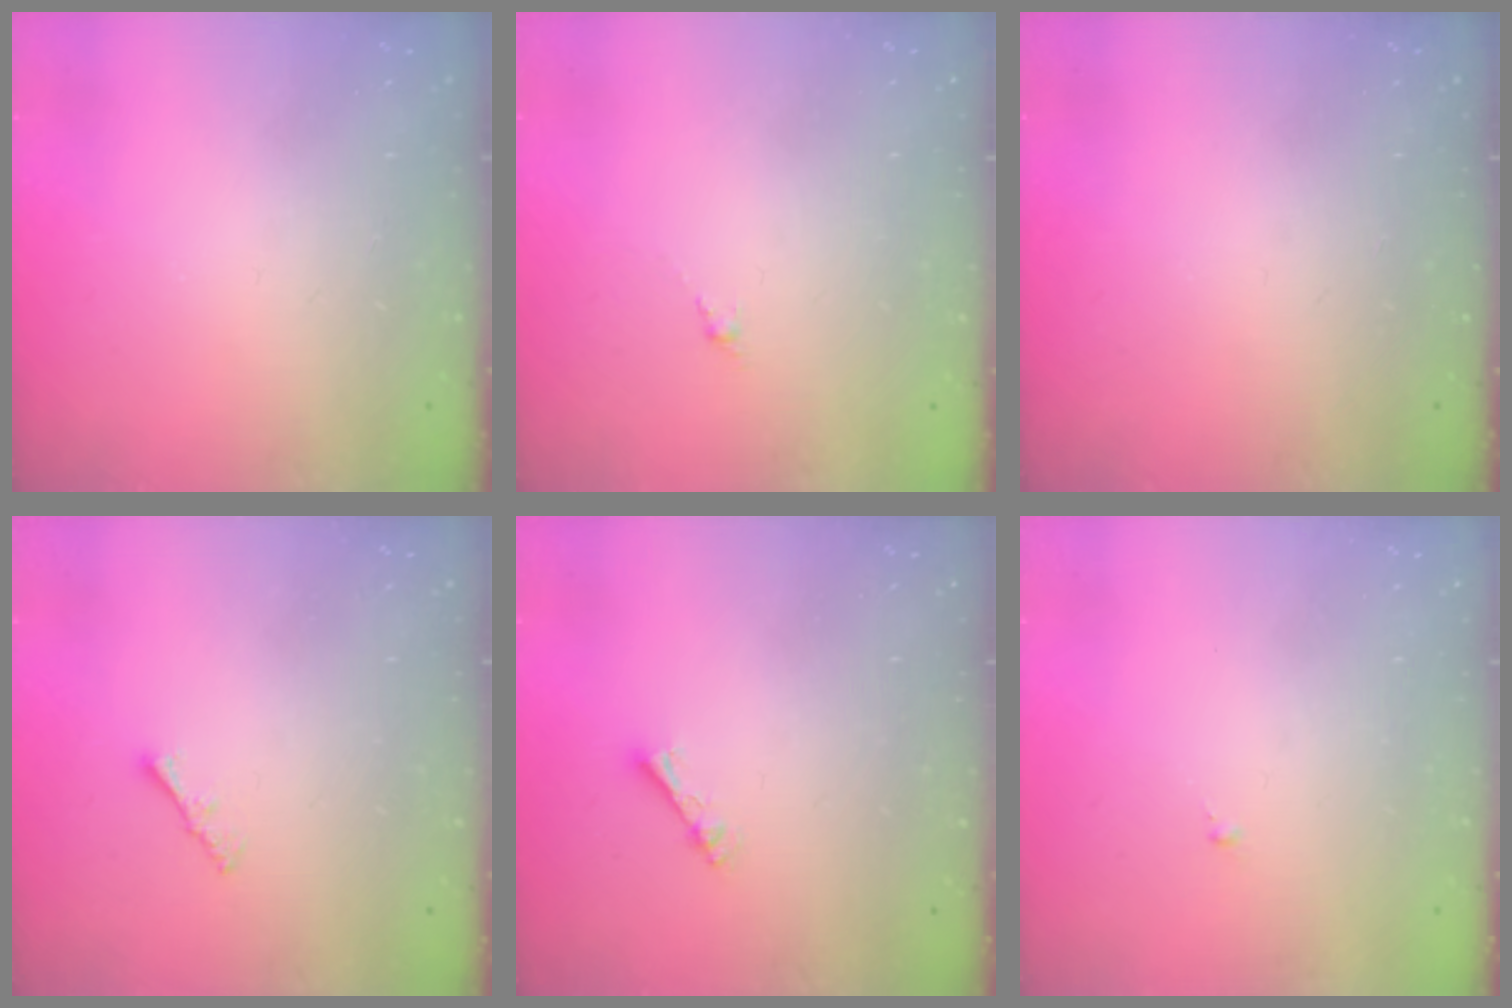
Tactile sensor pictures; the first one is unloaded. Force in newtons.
{"total": 0.0}
{"total": 0.0}
{"total": 1.6, "press": 1.5, "slide": 0.5}
{"total": 2.4, "press": 2.4, "slide": 0.4}
{"total": 0.0}